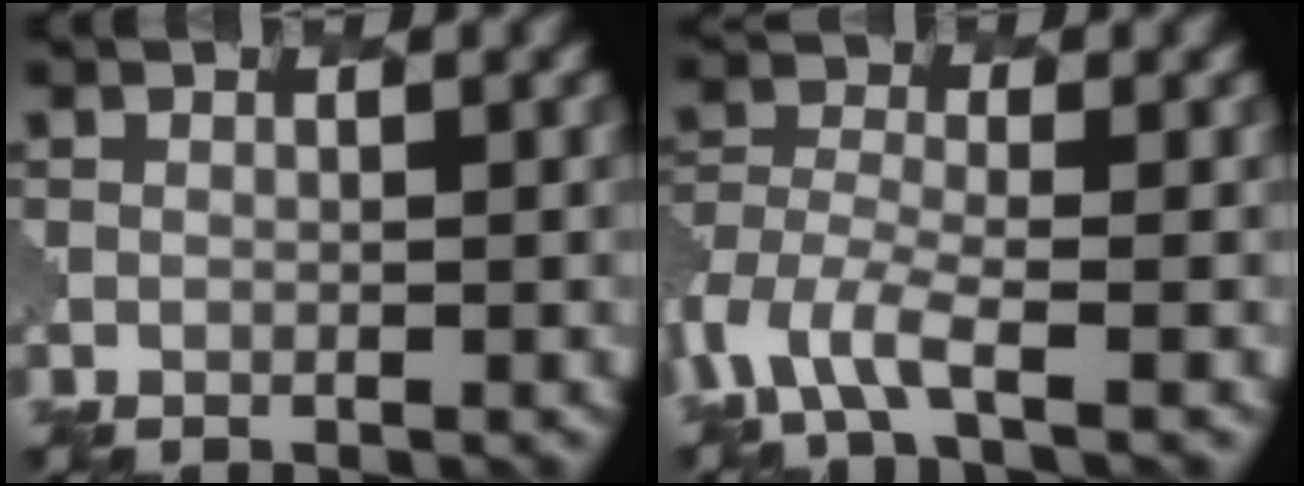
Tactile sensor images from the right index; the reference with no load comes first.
{"total": 4.9, "force": [-2.8, 2.1, 3.4], "torque": [-0.084, -0.014, -0.065]}